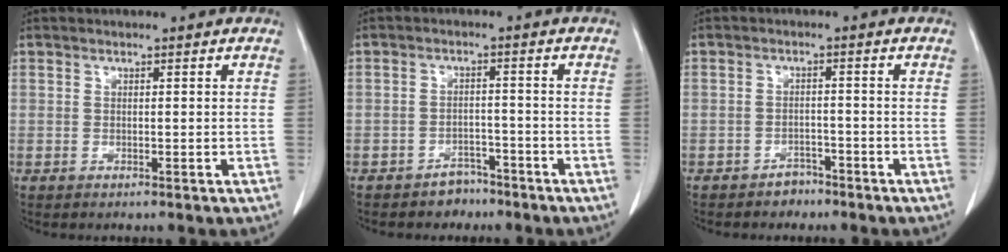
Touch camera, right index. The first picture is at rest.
{"total": 3.8, "force": [-3.0, 2.2, 0.5], "torque": [-0.009, 0.011, -0.039]}
{"total": 2.7, "force": [-2.2, 1.5, 0.5], "torque": [-0.011, 0.007, -0.028]}